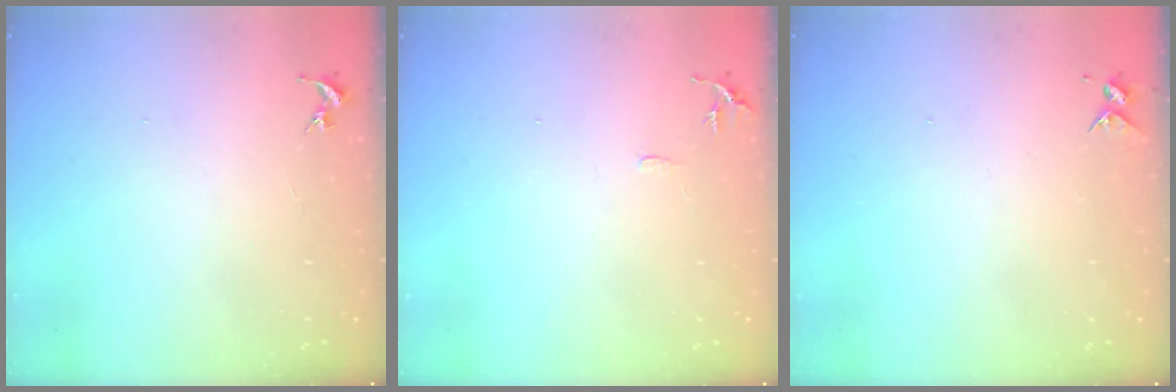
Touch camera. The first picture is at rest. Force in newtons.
{"total": 6.4, "press": 6.4, "slide": 0.6}
{"total": 4.1, "press": 4.1, "slide": 0.5}